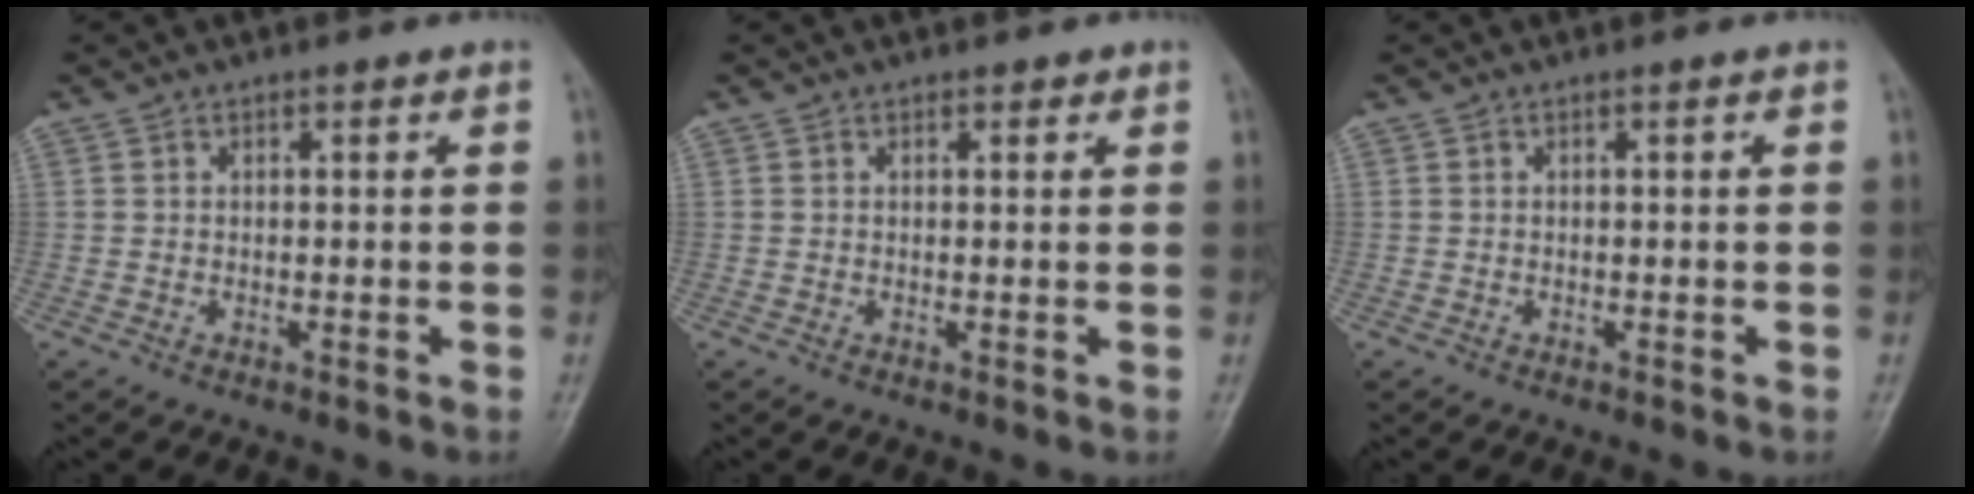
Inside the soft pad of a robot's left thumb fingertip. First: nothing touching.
{"total": 1.1, "force": [0.7, 0.6, 0.5], "torque": [0.003, -0.003, 0.006]}
{"total": 0.0}